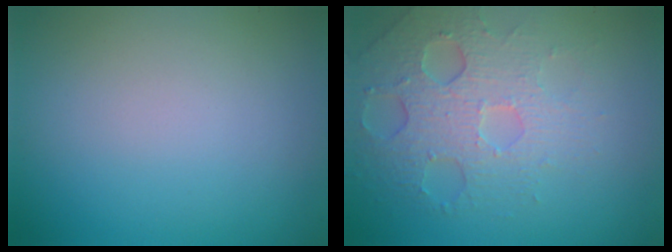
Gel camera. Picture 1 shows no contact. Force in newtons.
{"total": 4.9, "press": 4.1, "slide": 2.6}